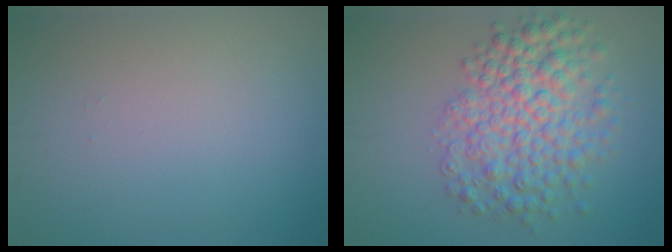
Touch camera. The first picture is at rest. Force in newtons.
{"total": 6.8, "press": 6.8, "slide": 0.2}